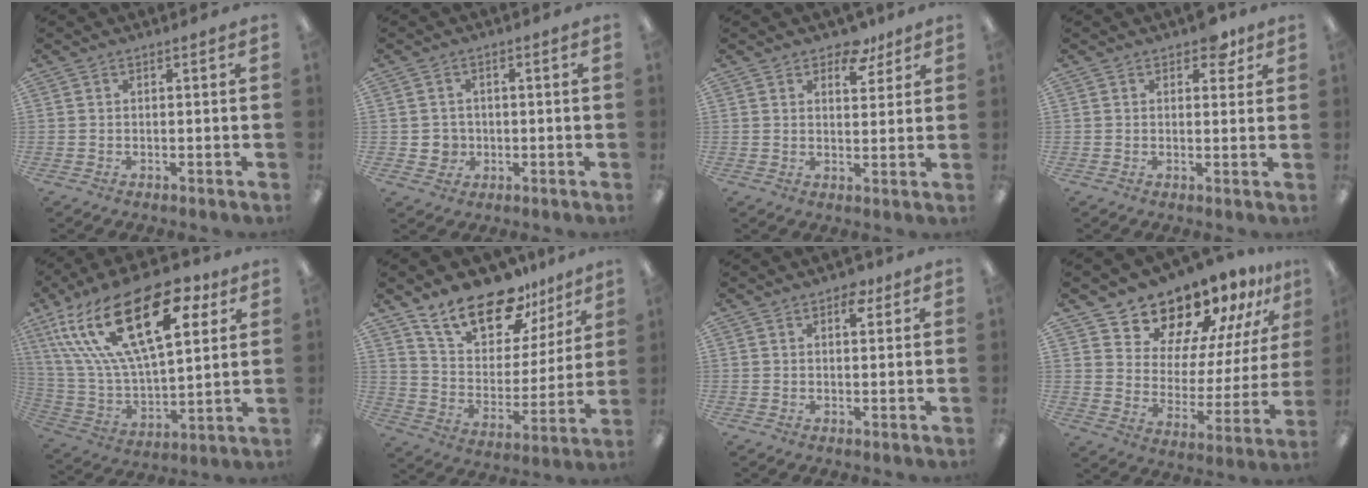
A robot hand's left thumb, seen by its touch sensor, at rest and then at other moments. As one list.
[{"total": 3.8, "force": [-0.4, 3.7, 0.7], "torque": [-0.002, 0.001, -0.008]}, {"total": 6.6, "force": [4.9, 3.5, 2.7], "torque": [-0.018, -0.025, 0.082]}, {"total": 4.3, "force": [2.8, 2.4, 2.2], "torque": [-0.016, -0.006, 0.044]}, {"total": 30.1, "force": [14.5, 13.7, 22.6], "torque": [-0.427, -0.062, 0.247]}, {"total": 18.4, "force": [14.1, 8.5, 8.3], "torque": [-0.149, -0.087, 0.251]}, {"total": 3.6, "force": [2.0, 1.9, 2.3], "torque": [-0.009, -0.012, 0.026]}, {"total": 14.7, "force": [13.7, 5.0, 1.8], "torque": [-0.041, -0.131, 0.239]}]